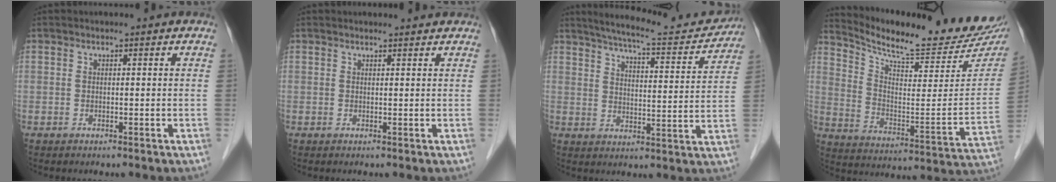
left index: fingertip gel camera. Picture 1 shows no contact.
{"total": 1.4, "force": [1.4, 0.1, 0.2], "torque": [-0.005, 0.003, 0.007]}
{"total": 13.5, "force": [12.7, 1.1, 4.5], "torque": [-0.070, -0.021, 0.165]}
{"total": 19.7, "force": [18.3, 2.2, 6.9], "torque": [-0.119, -0.079, 0.251]}